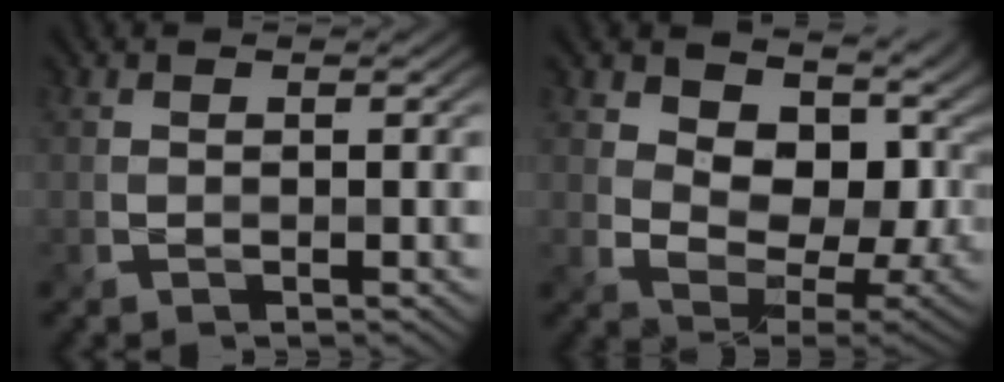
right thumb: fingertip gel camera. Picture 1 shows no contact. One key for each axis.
{"total": 11.8, "fx": 3.4, "fy": 7.8, "fz": 8.2, "tx": -0.140, "ty": -0.010, "tz": 0.065}